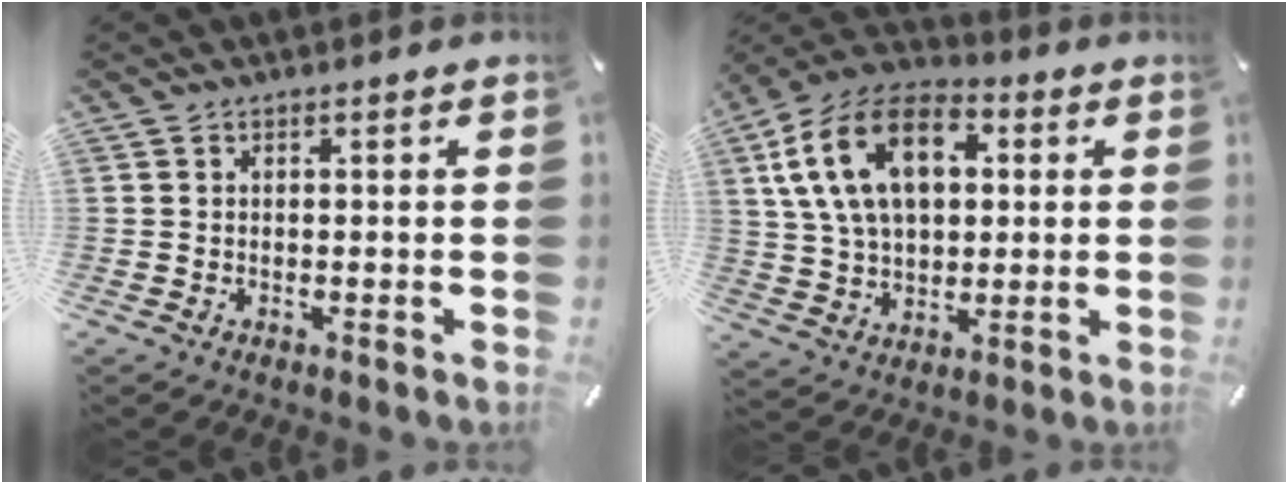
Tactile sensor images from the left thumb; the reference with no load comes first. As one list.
[{"total": 17.7, "force": [5.1, 11.8, 12.1], "torque": [-0.250, 0.008, 0.091]}]